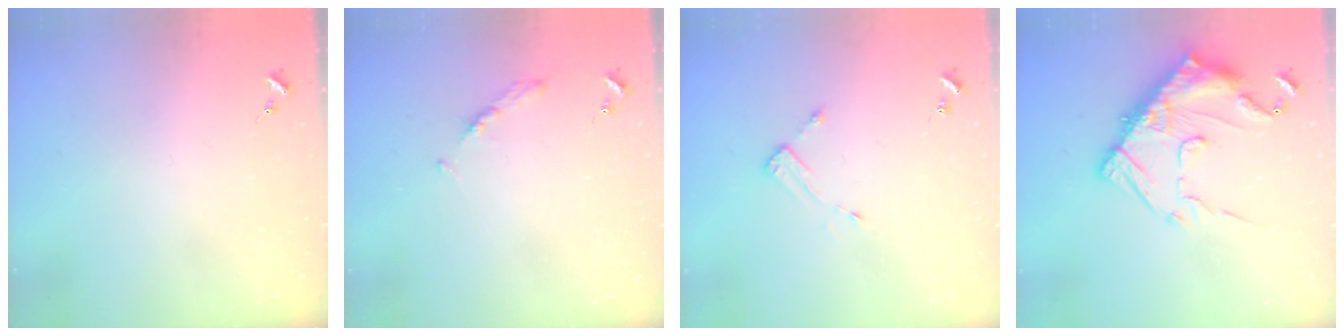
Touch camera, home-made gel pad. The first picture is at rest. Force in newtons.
{"total": 3.7, "press": 3.6, "slide": 0.4}
{"total": 3.5, "press": 3.5, "slide": 0.1}
{"total": 17.5, "press": 17.5, "slide": 1.6}